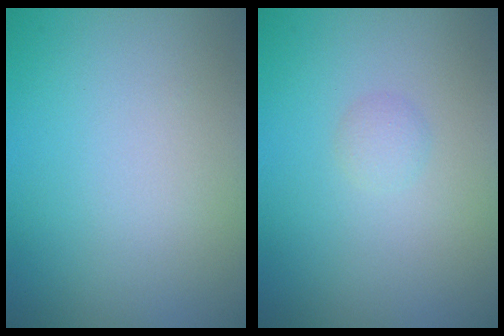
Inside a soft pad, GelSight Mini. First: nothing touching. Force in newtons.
{"total": 0.9, "press": 0.9, "slide": 0.0}